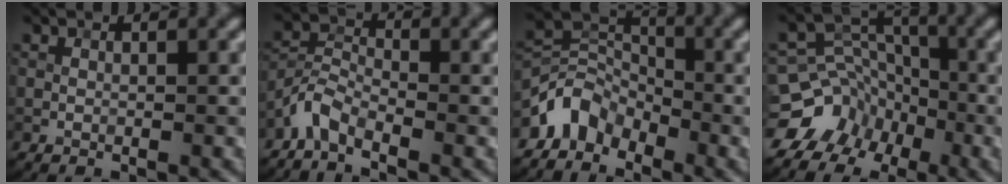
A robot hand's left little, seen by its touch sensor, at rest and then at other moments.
{"total": 3.0, "force": [-2.7, 0.7, 1.1], "torque": [-0.024, 0.007, -0.068]}
{"total": 4.0, "force": [-3.2, 2.2, 0.9], "torque": [-0.012, 0.008, -0.075]}
{"total": 8.8, "force": [-5.3, 6.9, 1.3], "torque": [-0.007, 0.002, -0.109]}